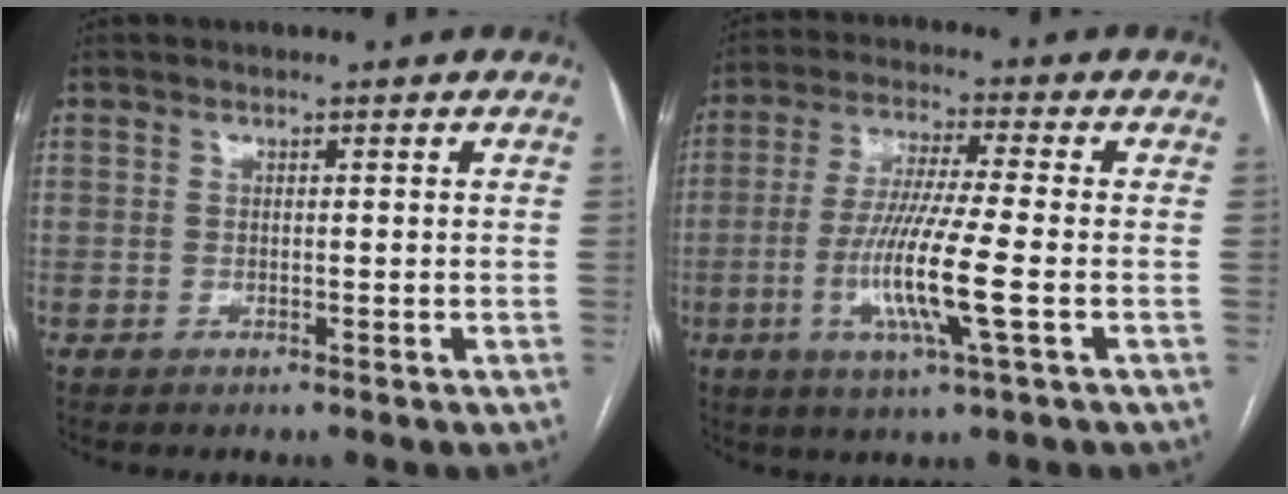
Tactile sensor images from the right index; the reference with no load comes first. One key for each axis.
{"total": 11.0, "fx": -2.8, "fy": -0.4, "fz": 10.7, "tx": -0.216, "ty": -0.017, "tz": -0.058}